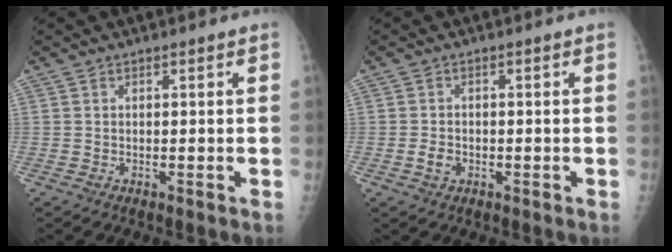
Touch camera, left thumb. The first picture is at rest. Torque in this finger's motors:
{"motor_torque": [-0.17, 0.19, 0.23, 0.08, 0.00]}